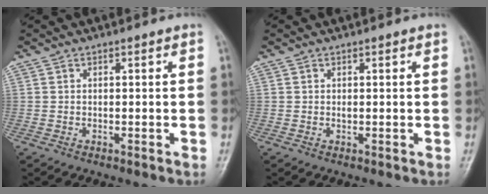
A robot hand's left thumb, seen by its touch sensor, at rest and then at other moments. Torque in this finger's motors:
{"motor_torque": [0.27, 0.26, 0.22, 0.15, 0.00]}